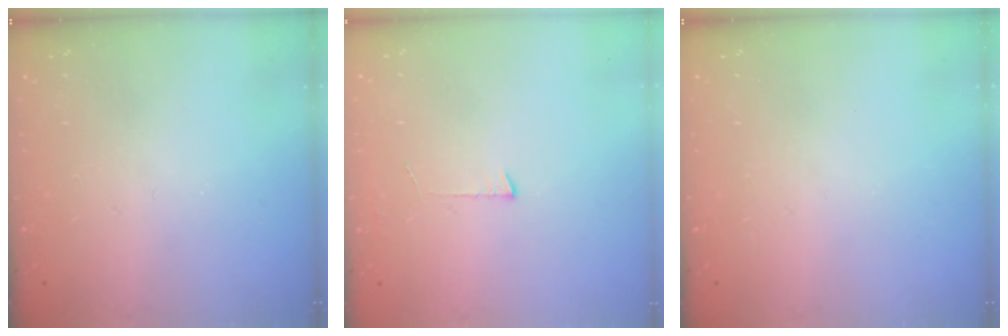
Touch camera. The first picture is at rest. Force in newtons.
{"total": 3.0, "press": 3.0, "slide": 0.3}
{"total": 0.0}